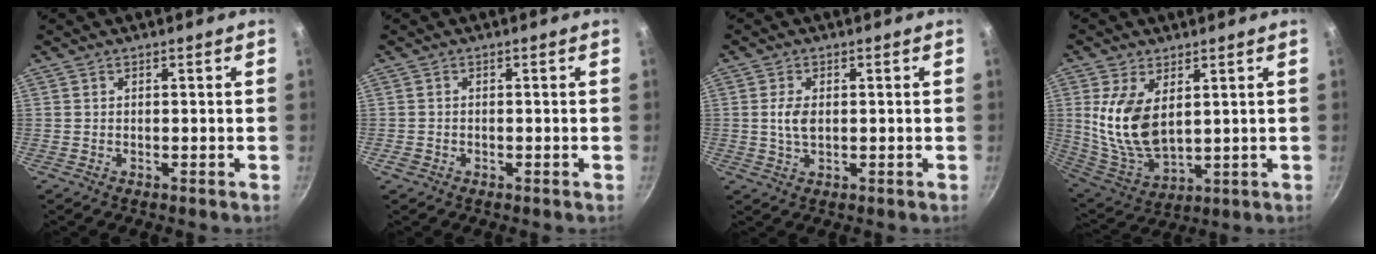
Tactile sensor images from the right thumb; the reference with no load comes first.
{"total": 1.1, "force": [-0.6, 0.8, 0.5], "torque": [-0.010, 0.002, -0.010]}
{"total": 3.8, "force": [0.3, 2.2, 3.1], "torque": [-0.057, 0.001, 0.005]}
{"total": 13.2, "force": [3.1, 7.3, 10.6], "torque": [-0.203, -0.033, 0.074]}